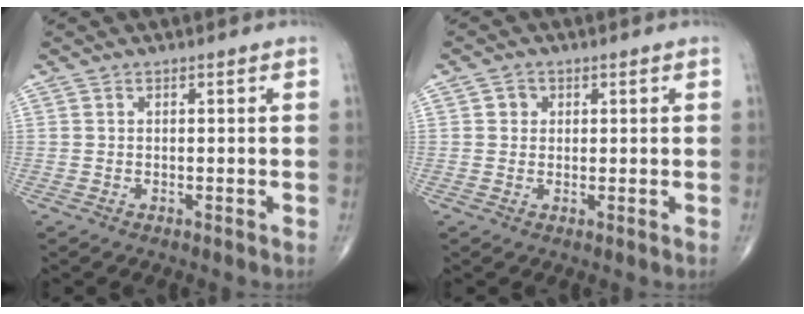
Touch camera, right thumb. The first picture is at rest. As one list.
[{"total": 2.1, "force": [0.6, 1.9, 0.7], "torque": [0.000, 0.000, 0.005]}]